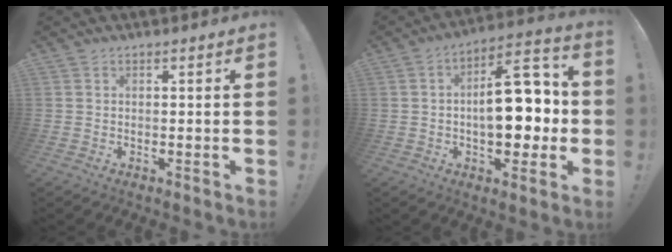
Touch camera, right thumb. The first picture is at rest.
{"total": 17.8, "force": [-1.1, 9.5, 15.0], "torque": [-0.208, 0.015, -0.018]}